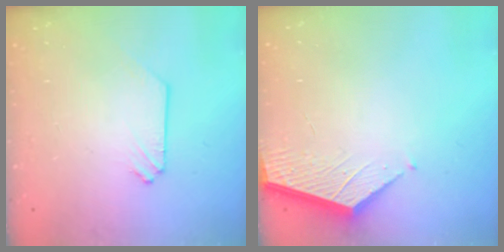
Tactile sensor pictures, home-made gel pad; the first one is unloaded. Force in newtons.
{"total": 1.9, "press": 1.9, "slide": 0.2}